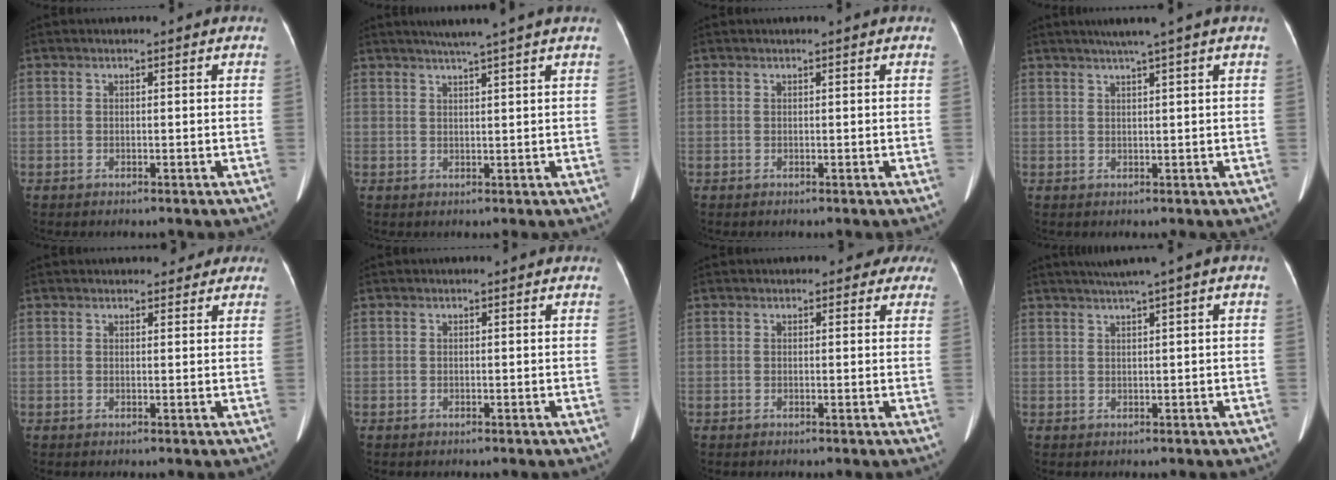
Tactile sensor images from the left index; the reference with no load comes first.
{"total": 4.9, "force": [3.8, -1.3, 2.8], "torque": [-0.042, 0.010, 0.060]}
{"total": 0.0}
{"total": 3.9, "force": [2.7, -1.2, 2.6], "torque": [-0.038, 0.007, 0.048]}
{"total": 4.5, "force": [3.8, 2.0, 1.3], "torque": [0.001, 0.012, 0.038]}
{"total": 0.0}
{"total": 3.8, "force": [3.0, 2.2, 0.9], "torque": [0.014, -0.002, 0.016]}
{"total": 4.4, "force": [2.3, -0.6, 3.7], "torque": [-0.066, 0.020, 0.042]}